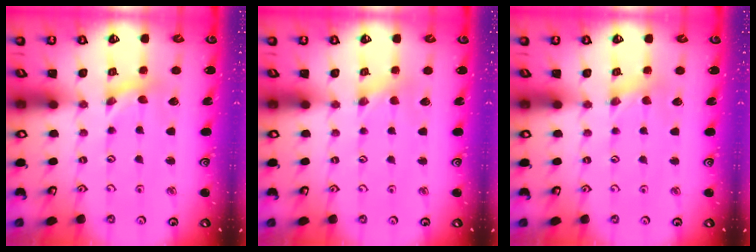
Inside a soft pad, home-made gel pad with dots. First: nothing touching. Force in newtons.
{"total": 1.4, "press": 1.4, "slide": 0.2}
{"total": 2.3, "press": 2.3, "slide": 0.3}